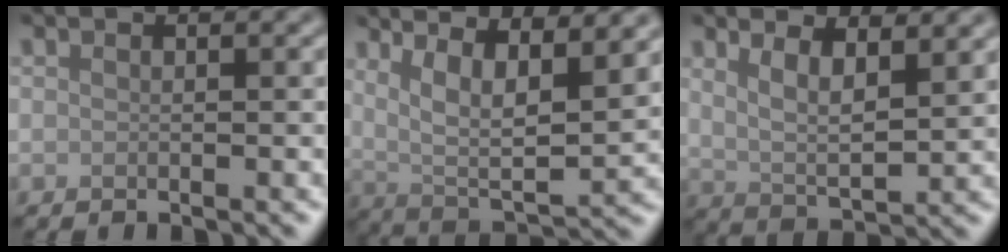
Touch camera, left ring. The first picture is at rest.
{"total": 10.6, "force": [4.9, 3.5, 8.7], "torque": [-0.142, 0.009, 0.079]}
{"total": 4.8, "force": [2.3, 1.6, 3.9], "torque": [-0.073, -0.009, 0.044]}